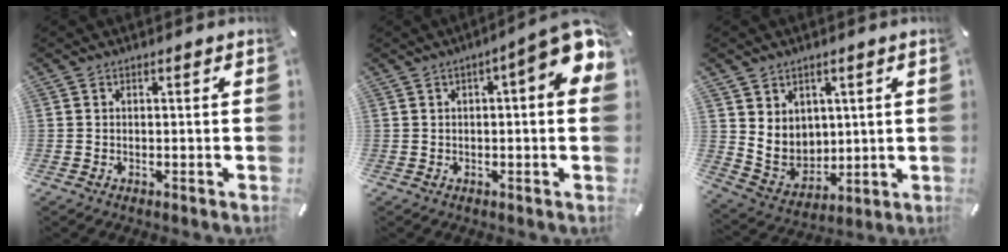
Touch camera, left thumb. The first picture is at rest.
{"total": 9.3, "force": [2.9, 2.1, 8.6], "torque": [-0.108, -0.027, 0.045]}
{"total": 8.1, "force": [3.7, 7.1, 0.8], "torque": [-0.027, -0.040, 0.078]}